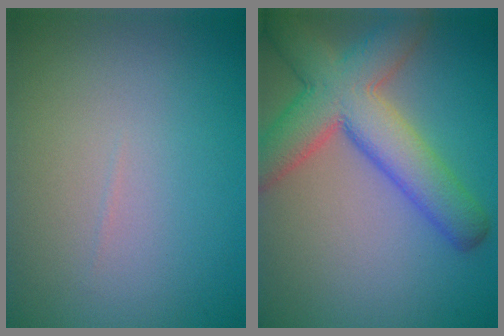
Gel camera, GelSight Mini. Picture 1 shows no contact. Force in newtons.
{"total": 8.2, "press": 8.2, "slide": 0.4}